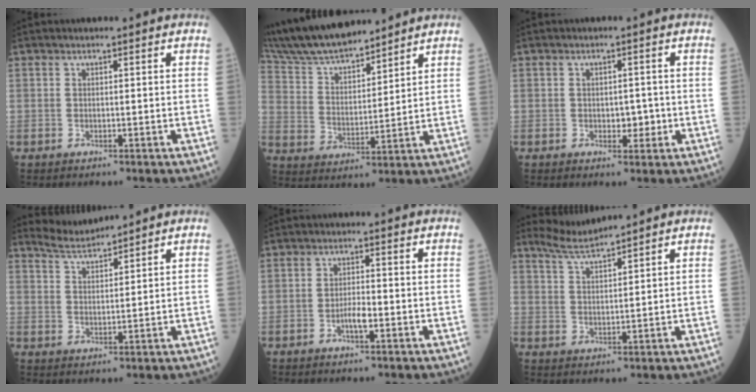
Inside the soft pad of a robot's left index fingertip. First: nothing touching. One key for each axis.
{"total": 13.9, "fx": 12.6, "fy": 2.4, "fz": 5.3, "tx": -0.105, "ty": 0.018, "tz": 0.237}
{"total": 2.3, "fx": -0.5, "fy": 1.5, "fz": 1.8, "tx": -0.018, "ty": -0.002, "tz": -0.006}
{"total": 3.9, "fx": 3.9, "fy": -0.6, "fz": -0.3, "tx": -0.001, "ty": -0.001, "tz": 0.078}
{"total": 2.4, "fx": -1.3, "fy": 0.3, "fz": 1.9, "tx": -0.033, "ty": -0.001, "tz": -0.025}
{"total": 3.8, "fx": 3.7, "fy": -1.1, "fz": 0.3, "tx": -0.013, "ty": -0.008, "tz": 0.077}